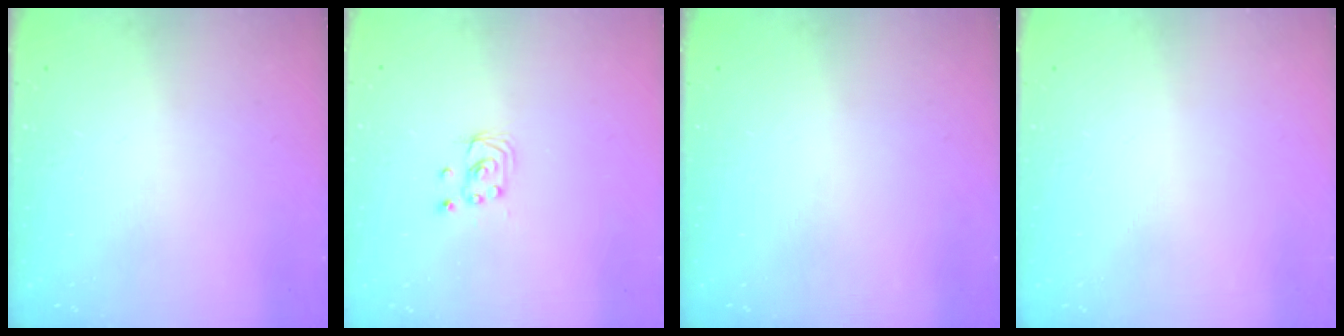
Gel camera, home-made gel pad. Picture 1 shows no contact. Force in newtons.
{"total": 2.4, "press": 2.4, "slide": 0.2}
{"total": 0.0}
{"total": 0.0}